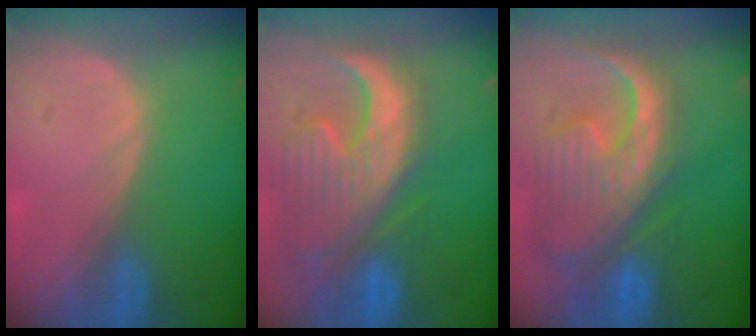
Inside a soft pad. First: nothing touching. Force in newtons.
{"total": 13.6, "press": 11.5, "slide": 7.2}
{"total": 13.0, "press": 11.2, "slide": 6.6}